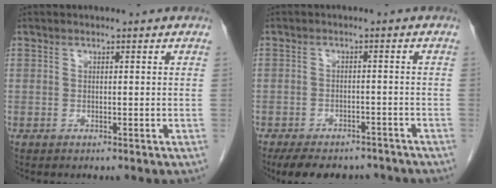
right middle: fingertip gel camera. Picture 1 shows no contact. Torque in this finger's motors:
{"motor_torque": [0.64, -0.72, 0.04, 0.02]}